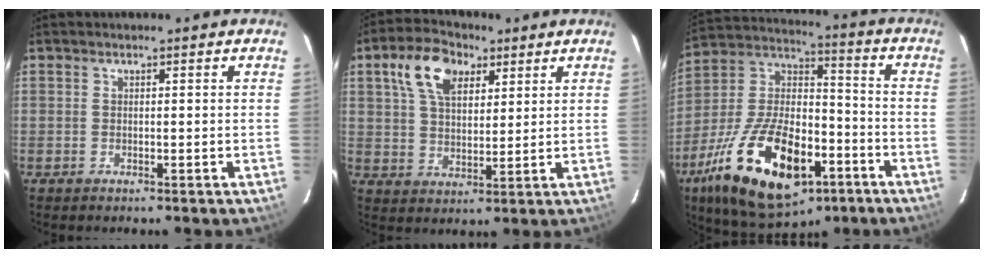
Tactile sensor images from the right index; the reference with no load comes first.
{"total": 10.6, "force": [5.1, 6.0, 7.1], "torque": [-0.137, 0.028, 0.091]}
{"total": 25.5, "force": [-12.2, 12.3, 18.8], "torque": [-0.368, -0.007, -0.192]}